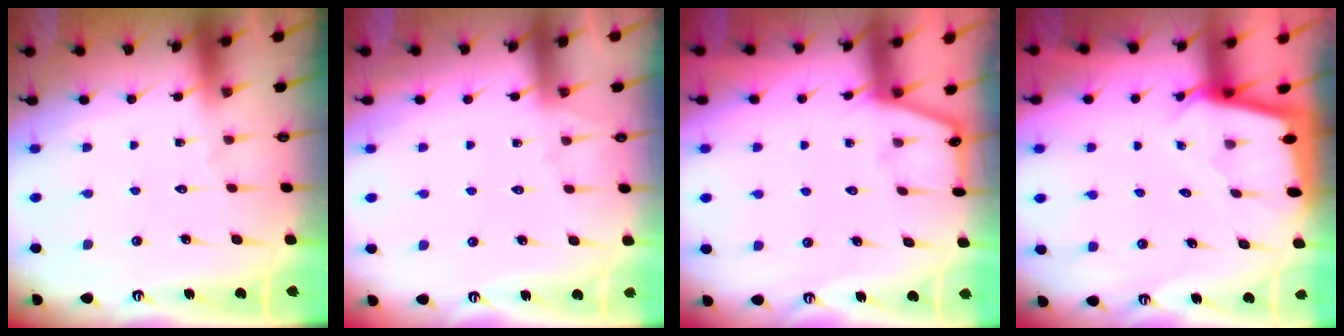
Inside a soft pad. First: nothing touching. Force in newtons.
{"total": 5.7, "press": 5.7, "slide": 0.7}
{"total": 2.4, "press": 2.3, "slide": 0.5}
{"total": 2.1, "press": 2.1, "slide": 0.1}